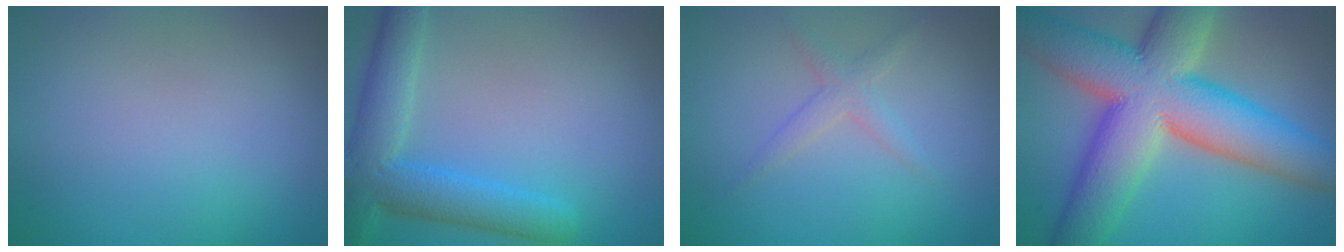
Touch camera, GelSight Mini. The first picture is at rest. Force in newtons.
{"total": 6.3, "press": 6.3, "slide": 0.3}
{"total": 1.7, "press": 1.7, "slide": 0.1}
{"total": 14.4, "press": 14.4, "slide": 0.9}